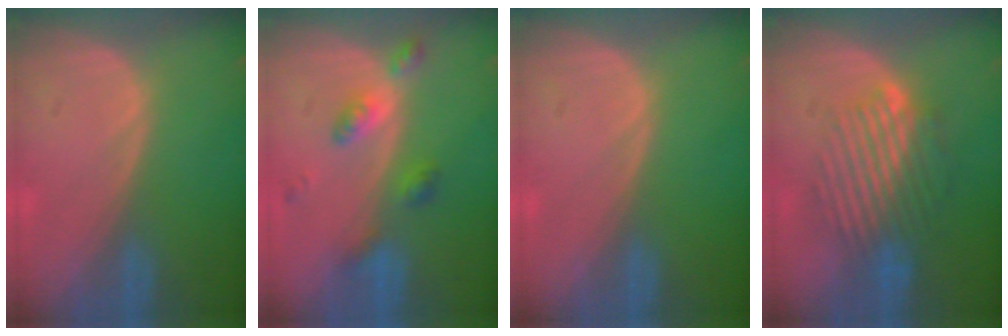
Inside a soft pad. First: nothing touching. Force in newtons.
{"total": 4.8, "press": 4.8, "slide": 0.1}
{"total": 0.0}
{"total": 9.1, "press": 8.1, "slide": 4.3}